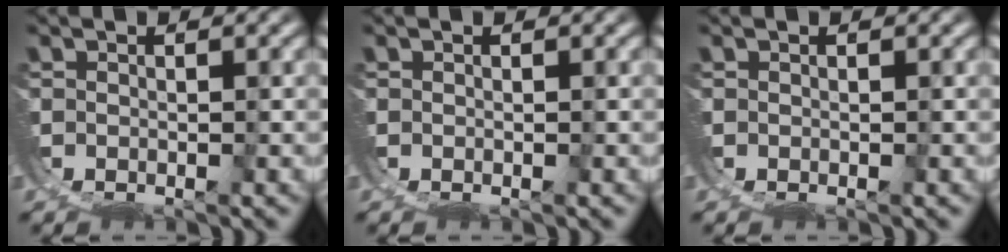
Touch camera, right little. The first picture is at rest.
{"total": 0.0}
{"total": 0.0}